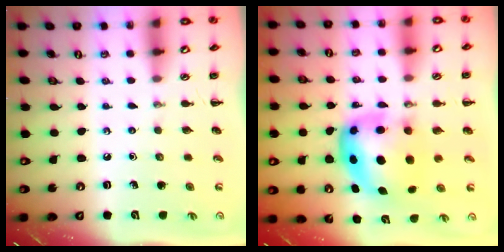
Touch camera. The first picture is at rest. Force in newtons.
{"total": 7.7, "press": 7.5, "slide": 1.9}